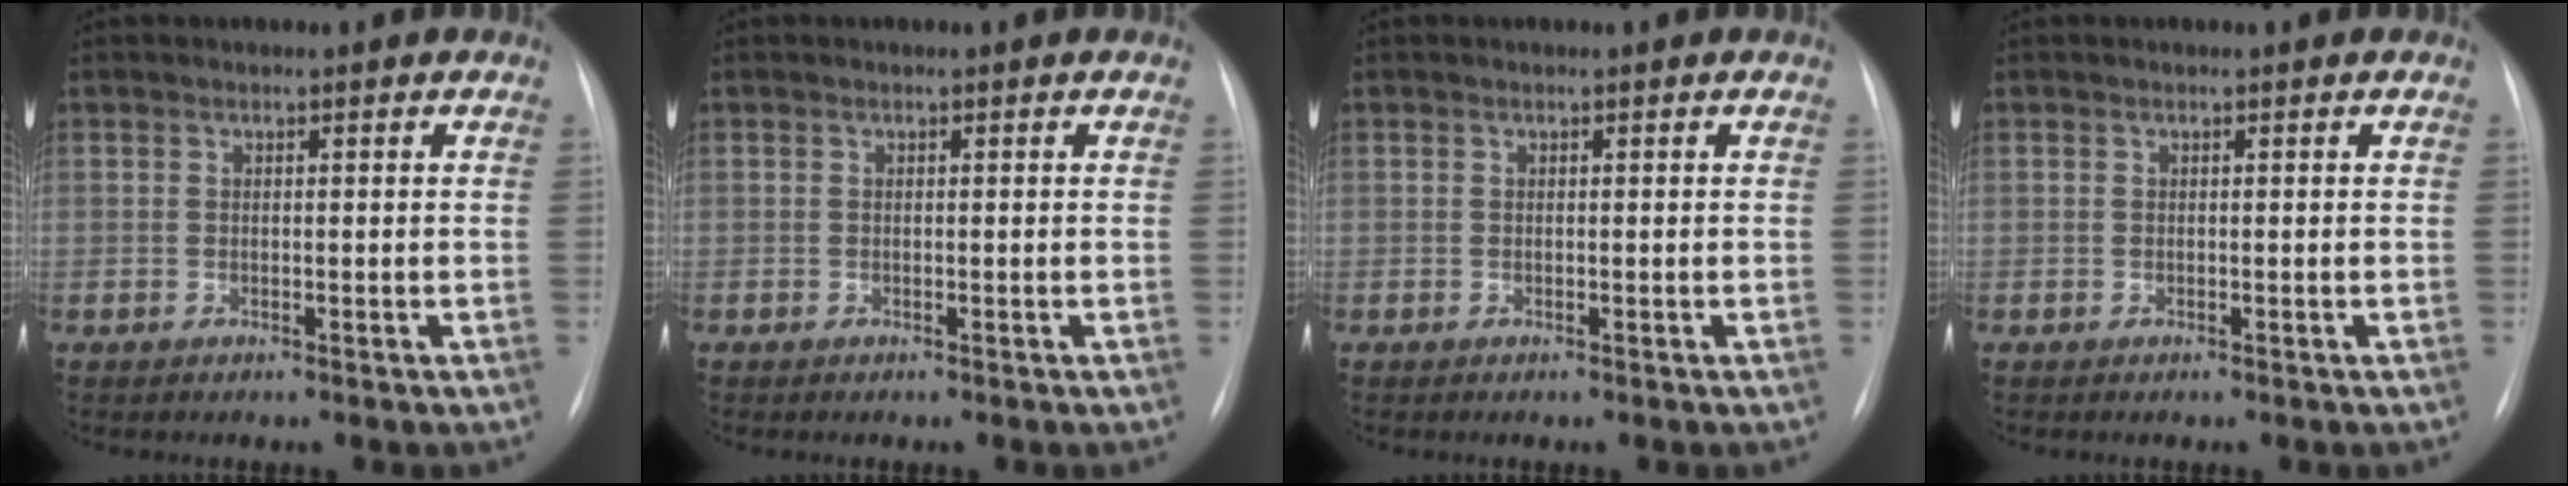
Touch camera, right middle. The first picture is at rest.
{"total": 0.0}
{"total": 0.0}
{"total": 0.0}